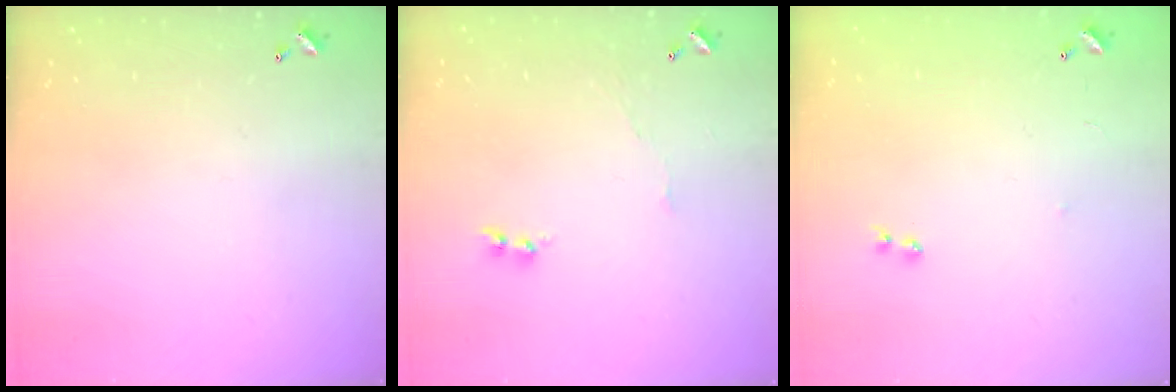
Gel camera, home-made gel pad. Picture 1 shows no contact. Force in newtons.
{"total": 3.8, "press": 3.7, "slide": 0.6}
{"total": 7.2, "press": 7.2, "slide": 0.5}